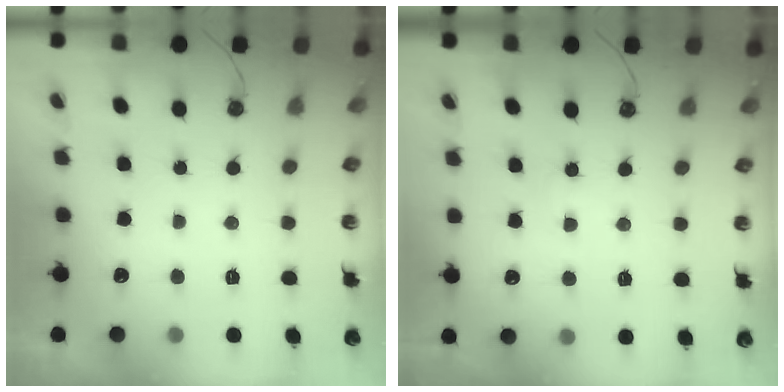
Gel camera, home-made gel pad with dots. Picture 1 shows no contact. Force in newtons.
{"total": 3.3, "press": 3.2, "slide": 0.3}